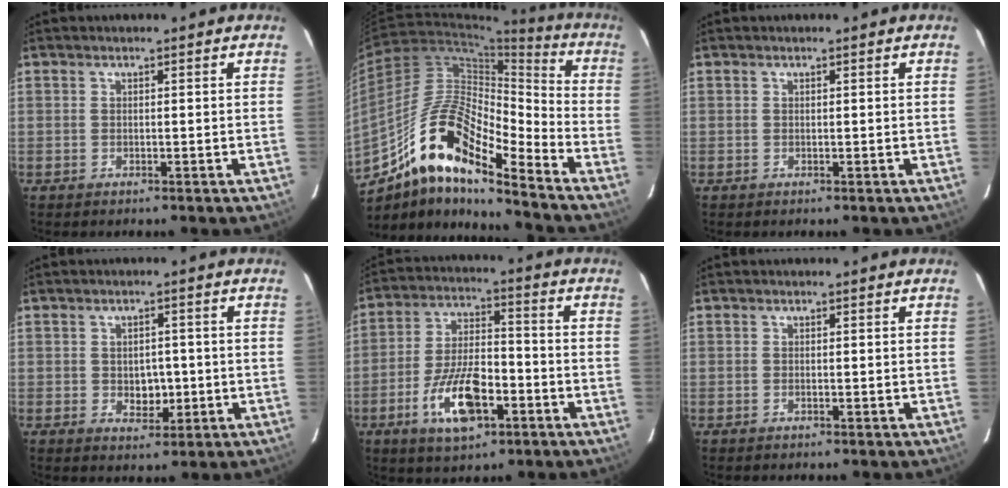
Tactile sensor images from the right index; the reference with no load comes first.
{"total": 16.1, "force": [-10.0, 4.1, 11.9], "torque": [-0.218, 0.034, -0.171]}
{"total": 0.0}
{"total": 3.7, "force": [-0.5, 2.6, 2.7], "torque": [-0.031, 0.001, -0.001]}
{"total": 11.9, "force": [-5.1, 4.5, 9.8], "torque": [-0.193, 0.002, -0.088]}
{"total": 0.0}